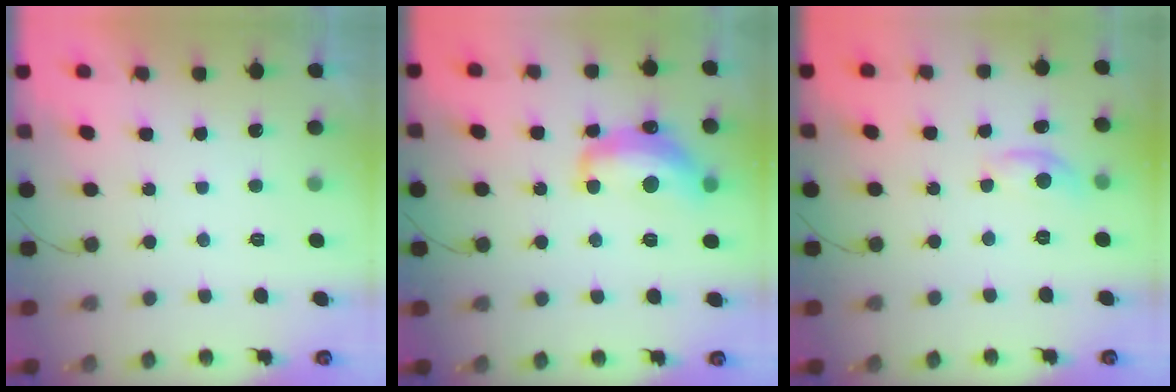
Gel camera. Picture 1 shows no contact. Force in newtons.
{"total": 14.1, "press": 14.1, "slide": 0.9}
{"total": 6.3, "press": 6.3, "slide": 0.4}